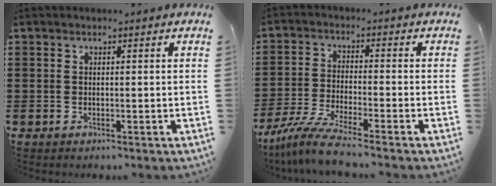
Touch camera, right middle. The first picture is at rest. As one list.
[{"total": 6.7, "force": [-5.7, -0.1, 3.5], "torque": [-0.088, -0.020, -0.114]}]